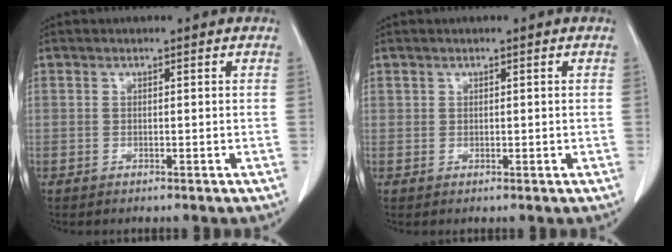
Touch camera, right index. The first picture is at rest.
{"total": 0.8, "force": [0.4, 0.6, 0.2], "torque": [0.005, -0.002, 0.006]}